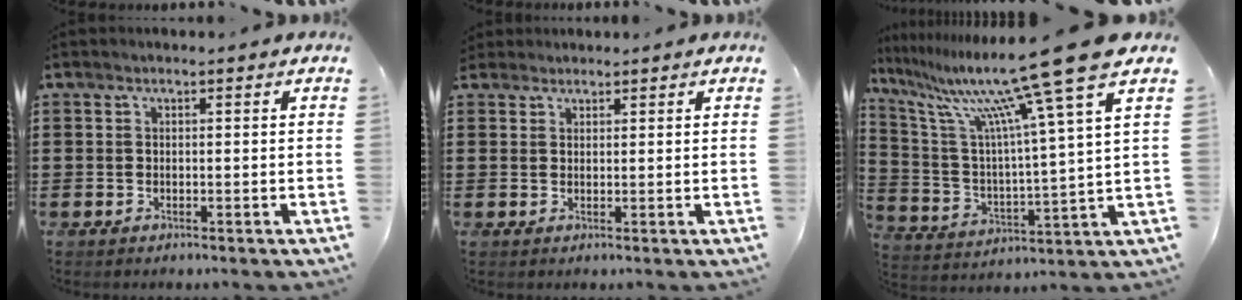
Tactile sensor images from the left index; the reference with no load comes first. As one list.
[{"total": 1.6, "force": [1.5, 0.7, 0.0], "torque": [-0.005, 0.004, 0.030]}, {"total": 16.7, "force": [12.4, -0.1, 11.3], "torque": [-0.232, -0.076, 0.193]}]